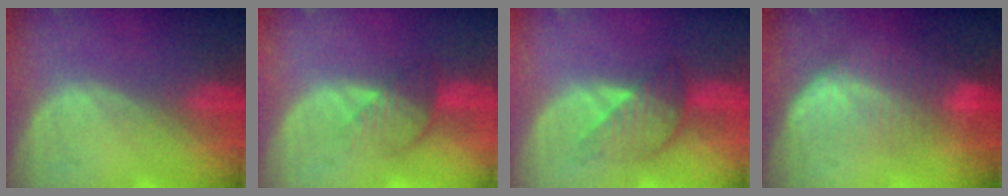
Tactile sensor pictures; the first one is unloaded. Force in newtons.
{"total": 4.3, "press": 3.7, "slide": 2.1}
{"total": 5.0, "press": 5.0, "slide": 0.1}
{"total": 7.1, "press": 6.5, "slide": 2.8}